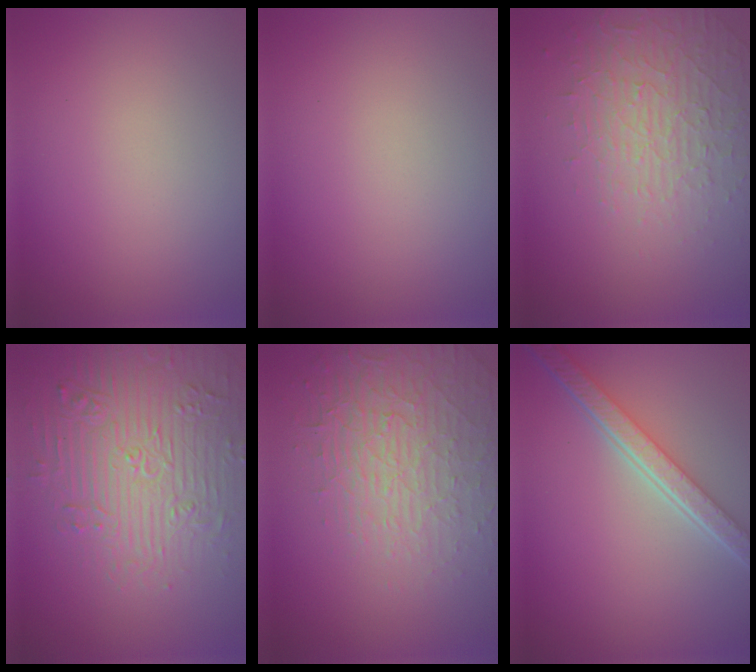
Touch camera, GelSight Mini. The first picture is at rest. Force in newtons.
{"total": 0.0}
{"total": 4.5, "press": 3.1, "slide": 3.2}
{"total": 7.5, "press": 7.3, "slide": 1.7}
{"total": 3.9, "press": 3.7, "slide": 1.2}
{"total": 5.6, "press": 4.0, "slide": 3.9}